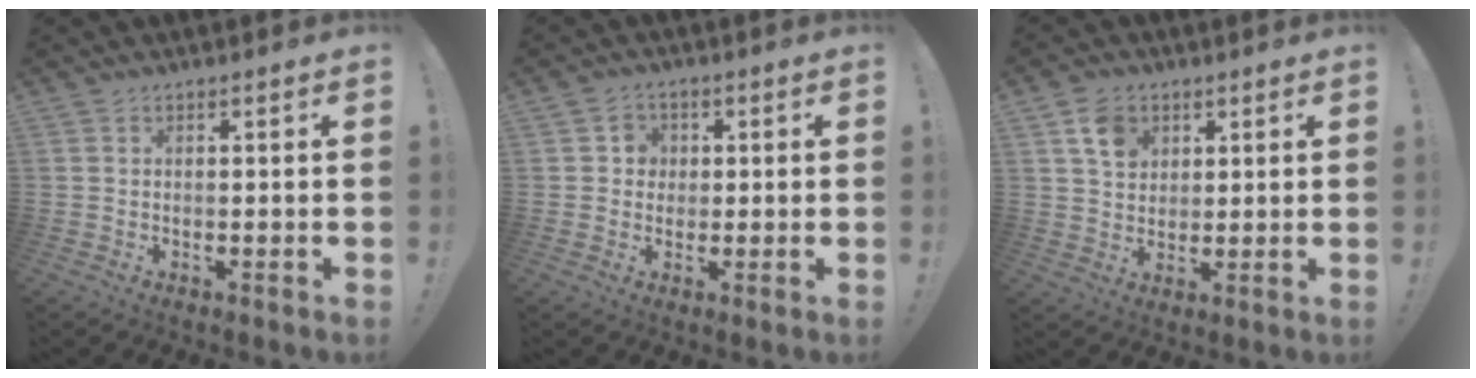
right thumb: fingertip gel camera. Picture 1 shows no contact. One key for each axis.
{"total": 4.0, "fx": 0.5, "fy": 3.9, "fz": 0.9, "tx": -0.013, "ty": 0.002, "tz": 0.006}
{"total": 7.6, "fx": 3.8, "fy": 5.8, "fz": 3.1, "tx": -0.039, "ty": -0.014, "tz": 0.071}